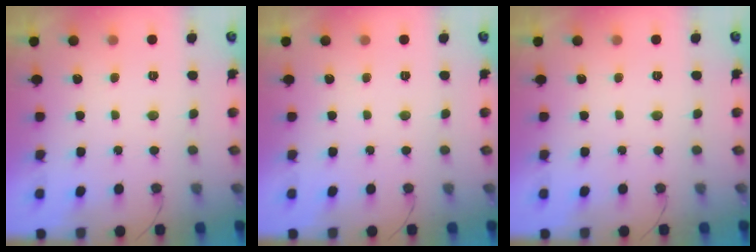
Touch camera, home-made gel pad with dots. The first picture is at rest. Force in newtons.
{"total": 0.0}
{"total": 0.0}